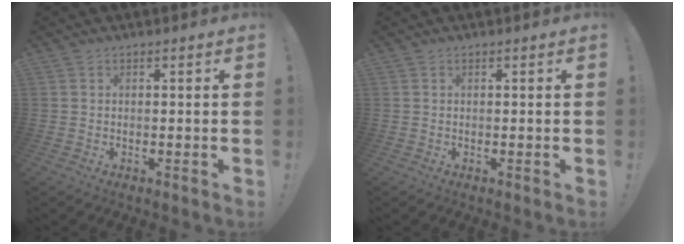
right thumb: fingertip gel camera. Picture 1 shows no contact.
{"total": 0.0}